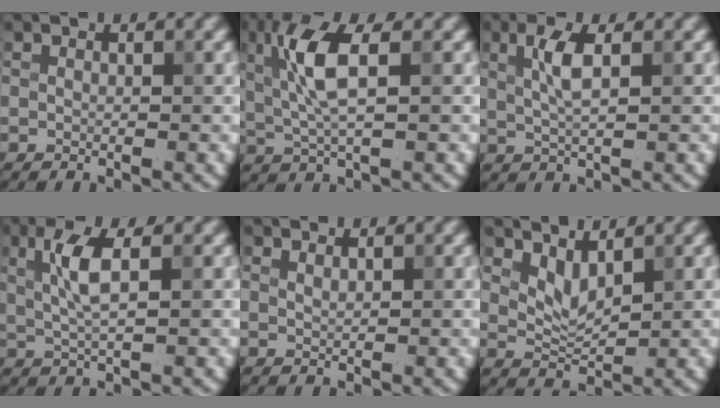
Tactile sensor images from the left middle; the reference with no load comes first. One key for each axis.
{"total": 5.2, "fx": 1.2, "fy": 1.4, "fz": 4.8, "tx": -0.107, "ty": 0.005, "tz": 0.026}
{"total": 2.8, "fx": 0.9, "fy": 0.7, "fz": 2.6, "tx": -0.054, "ty": 0.004, "tz": 0.017}
{"total": 3.6, "fx": 0.9, "fy": 0.9, "fz": 3.3, "tx": -0.074, "ty": 0.003, "tz": 0.019}
{"total": 0.6, "fx": 0.5, "fy": 0.1, "fz": 0.2, "tx": -0.003, "ty": 0.000, "tz": 0.012}
{"total": 2.3, "fx": 1.6, "fy": 0.9, "fz": 1.4, "tx": -0.031, "ty": -0.010, "tz": 0.036}